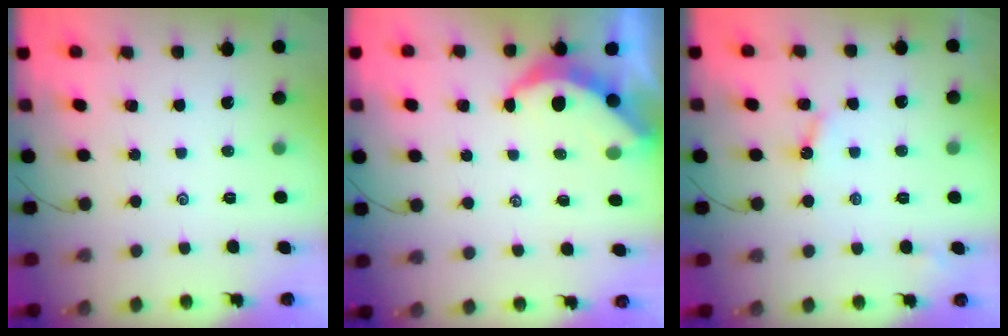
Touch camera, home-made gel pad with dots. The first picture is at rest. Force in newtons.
{"total": 5.3, "press": 5.3, "slide": 0.1}
{"total": 3.8, "press": 3.7, "slide": 0.4}